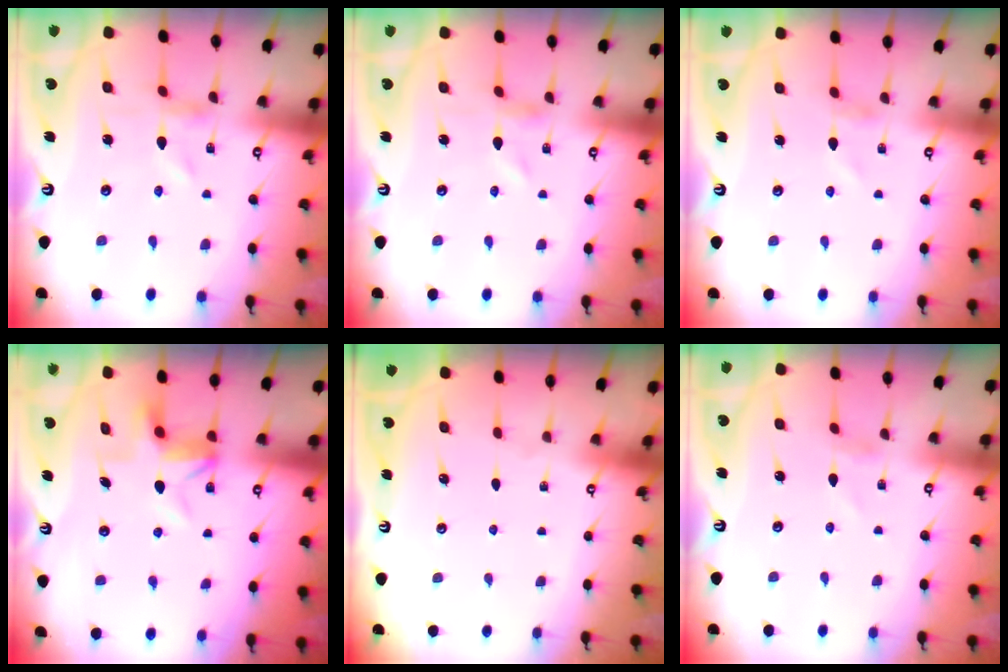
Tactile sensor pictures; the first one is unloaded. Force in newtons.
{"total": 0.5, "press": 0.5, "slide": 0.2}
{"total": 0.8, "press": 0.8, "slide": 0.1}
{"total": 5.1, "press": 5.1, "slide": 0.3}
{"total": 0.0}
{"total": 1.0, "press": 1.0, "slide": 0.1}